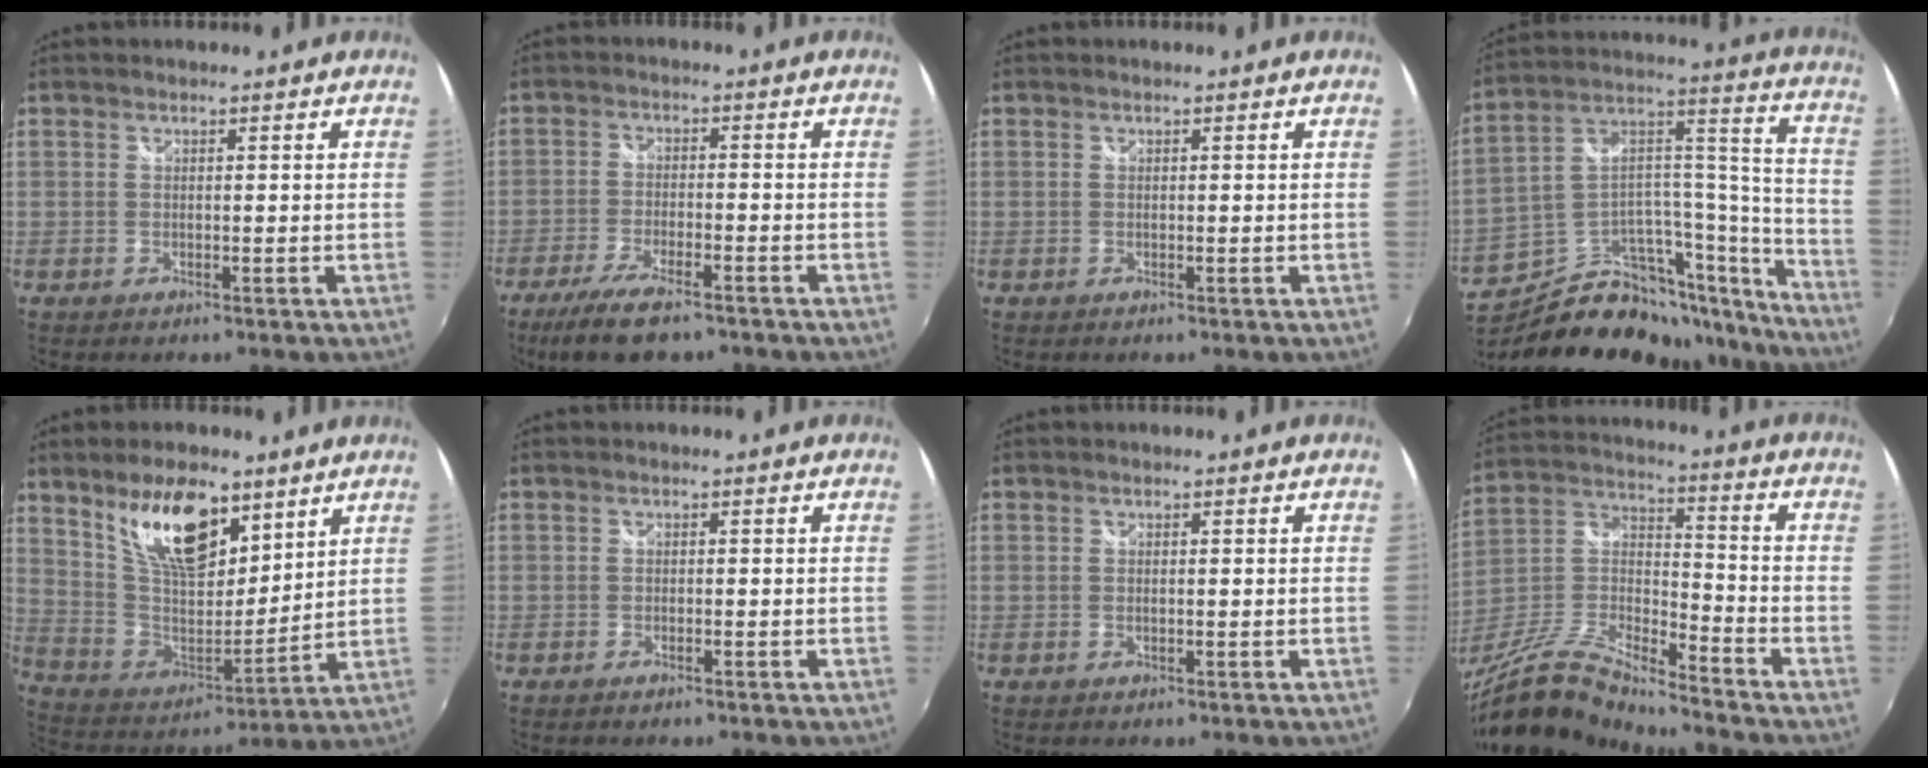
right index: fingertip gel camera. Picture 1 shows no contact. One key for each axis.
{"total": 10.5, "fx": -7.6, "fy": 3.2, "fz": 6.6, "tx": -0.153, "ty": -0.024, "tz": -0.136}
{"total": 0.0}
{"total": 26.2, "fx": -19.3, "fy": 13.5, "fz": 11.5, "tx": -0.173, "ty": 0.080, "tz": -0.283}
{"total": 17.4, "fx": 10.2, "fy": 7.8, "fz": 11.7, "tx": -0.211, "ty": -0.001, "tz": 0.195}
{"total": 1.0, "fx": -0.8, "fy": 0.4, "fz": 0.4, "tx": -0.009, "ty": -0.004, "tz": -0.016}
{"total": 0.0}
{"total": 17.5, "fx": -14.0, "fy": 3.1, "fz": 10.0, "tx": -0.219, "ty": -0.025, "tz": -0.272}